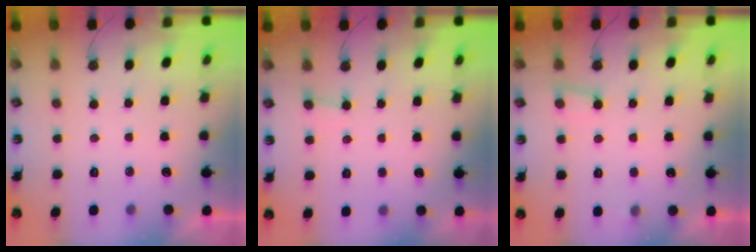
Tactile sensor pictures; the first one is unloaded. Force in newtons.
{"total": 1.9, "press": 1.9, "slide": 0.3}
{"total": 6.5, "press": 6.5, "slide": 0.5}